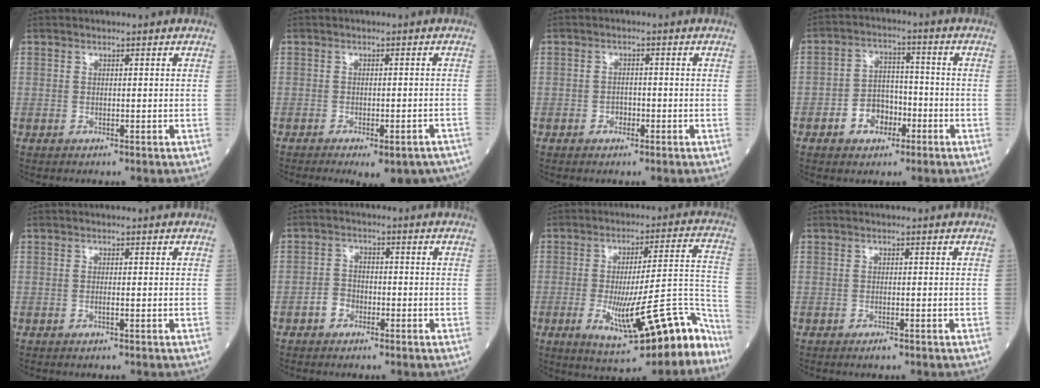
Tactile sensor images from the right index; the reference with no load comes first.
{"total": 8.8, "force": [-6.8, 2.5, 4.8], "torque": [-0.049, -0.002, -0.083]}
{"total": 1.7, "force": [-0.8, 1.2, 0.9], "torque": [-0.011, 0.006, -0.013]}
{"total": 6.3, "force": [-2.8, 4.4, 3.5], "torque": [-0.065, 0.019, -0.047]}
{"total": 0.7, "force": [-0.2, 0.0, 0.7], "torque": [-0.015, 0.000, -0.005]}
{"total": 2.8, "force": [-1.4, 2.1, 1.2], "torque": [-0.018, 0.007, -0.030]}
{"total": 16.8, "force": [-9.0, 3.0, 13.8], "torque": [-0.157, 0.023, -0.123]}
{"total": 1.1, "force": [-0.7, 0.2, 0.9], "torque": [-0.019, -0.003, -0.011]}